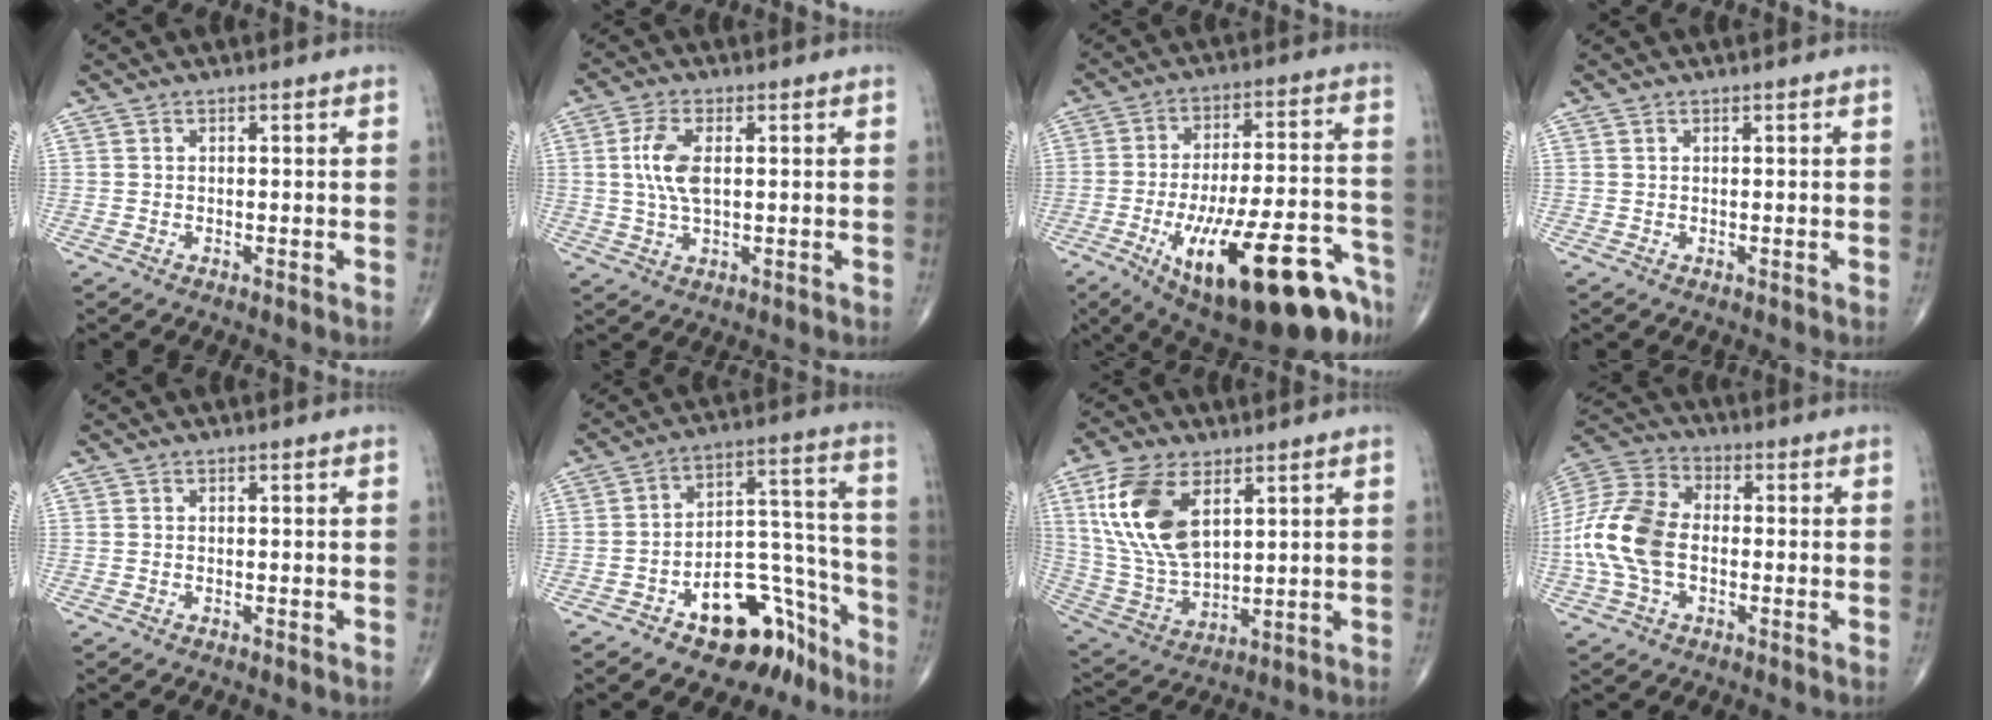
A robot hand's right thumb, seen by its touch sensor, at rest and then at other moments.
{"total": 6.7, "force": [1.0, 3.1, 5.8], "torque": [-0.131, 0.001, 0.017]}
{"total": 26.6, "force": [-14.0, 8.2, 21.0], "torque": [-0.268, 0.062, -0.200]}
{"total": 0.0}
{"total": 0.0}
{"total": 16.5, "force": [-9.8, 8.8, 10.0], "torque": [-0.085, 0.107, -0.141]}
{"total": 16.2, "force": [6.2, 8.6, 12.3], "torque": [-0.241, -0.021, 0.130]}
{"total": 14.8, "force": [-1.8, 9.4, 11.3], "torque": [-0.245, 0.030, -0.037]}